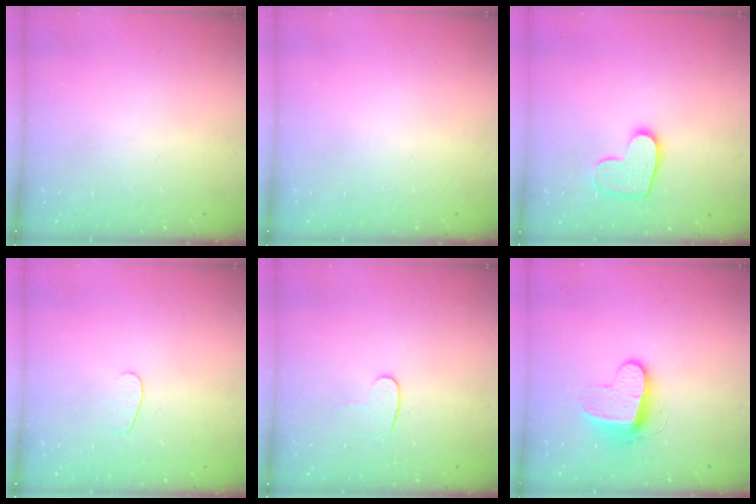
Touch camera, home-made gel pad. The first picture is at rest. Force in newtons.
{"total": 0.0}
{"total": 10.8, "press": 10.8, "slide": 0.7}
{"total": 2.6, "press": 2.5, "slide": 0.3}
{"total": 5.0, "press": 5.0, "slide": 0.5}
{"total": 9.6, "press": 9.6, "slide": 0.2}